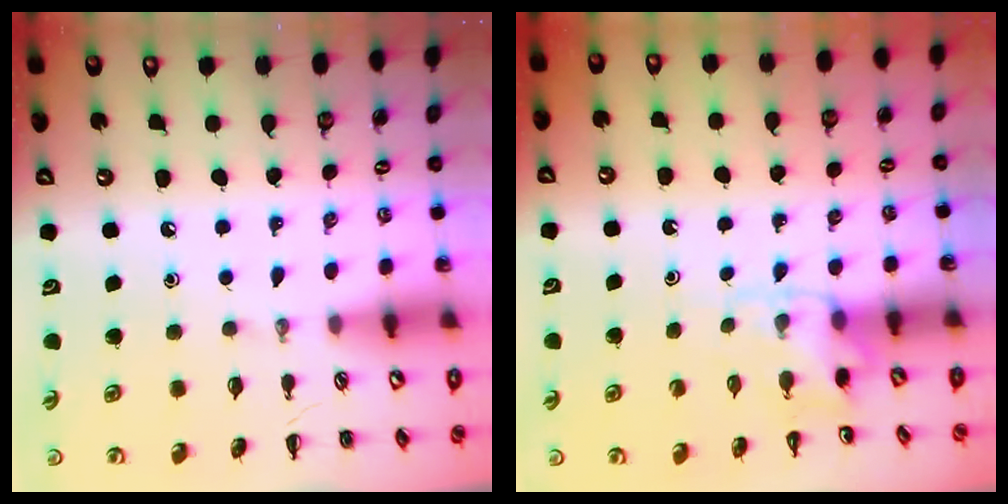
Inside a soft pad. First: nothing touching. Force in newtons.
{"total": 3.7, "press": 3.7, "slide": 0.7}